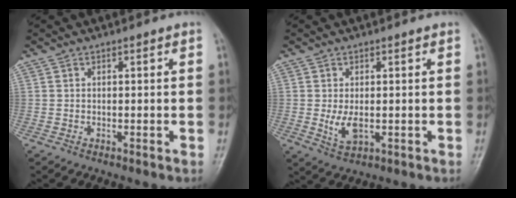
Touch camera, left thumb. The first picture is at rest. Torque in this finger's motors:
{"motor_torque": [0.12, 0.12, 0.24, -0.04, 0.08]}